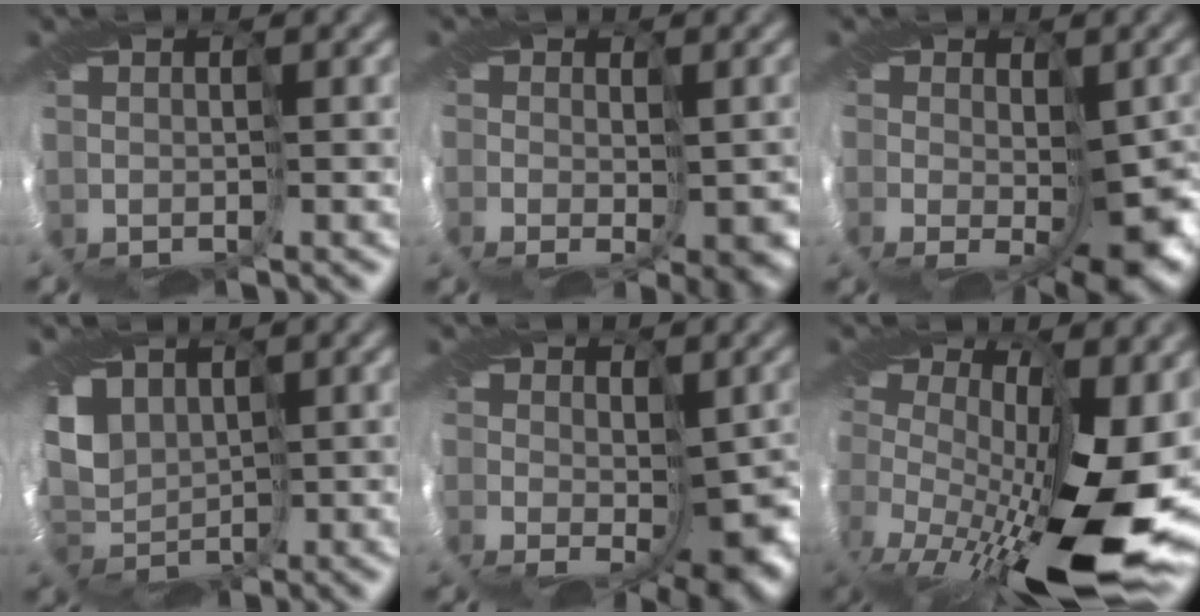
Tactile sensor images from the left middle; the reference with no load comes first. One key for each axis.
{"total": 6.5, "fx": -1.6, "fy": 3.8, "fz": 5.0, "tx": -0.077, "ty": -0.029, "tz": -0.011}
{"total": 8.8, "fx": -2.0, "fy": 4.4, "fz": 7.4, "tx": -0.118, "ty": -0.022, "tz": -0.027}
{"total": 4.7, "fx": 1.3, "fy": 3.7, "fz": 2.6, "tx": -0.055, "ty": -0.002, "tz": 0.027}
{"total": 9.4, "fx": -1.9, "fy": 5.3, "fz": 7.6, "tx": -0.121, "ty": -0.032, "tz": -0.017}
{"total": 15.5, "fx": -3.2, "fy": 6.7, "fz": 13.6, "tx": -0.238, "ty": -0.038, "tz": -0.045}